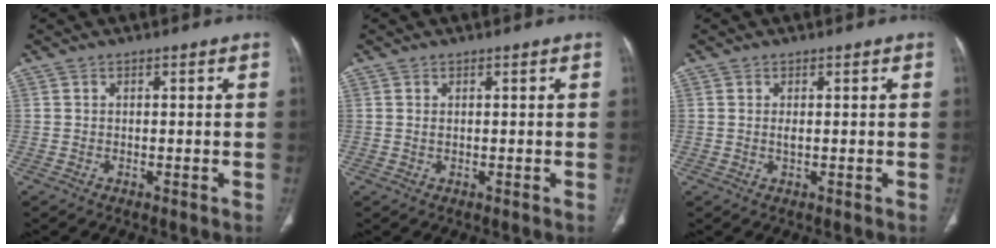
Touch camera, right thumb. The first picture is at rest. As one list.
[{"total": 0.5, "force": [0.1, 0.3, 0.4], "torque": [-0.012, 0.003, 0.005]}, {"total": 1.0, "force": [0.1, 0.4, 0.9], "torque": [-0.021, -0.001, 0.004]}]